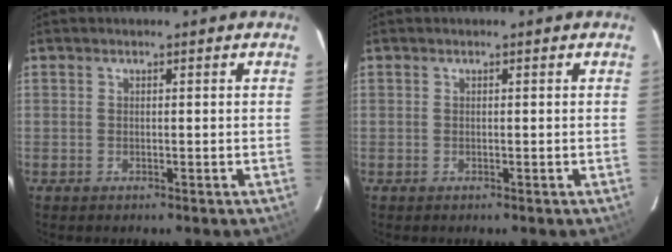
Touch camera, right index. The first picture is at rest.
{"total": 0.0}